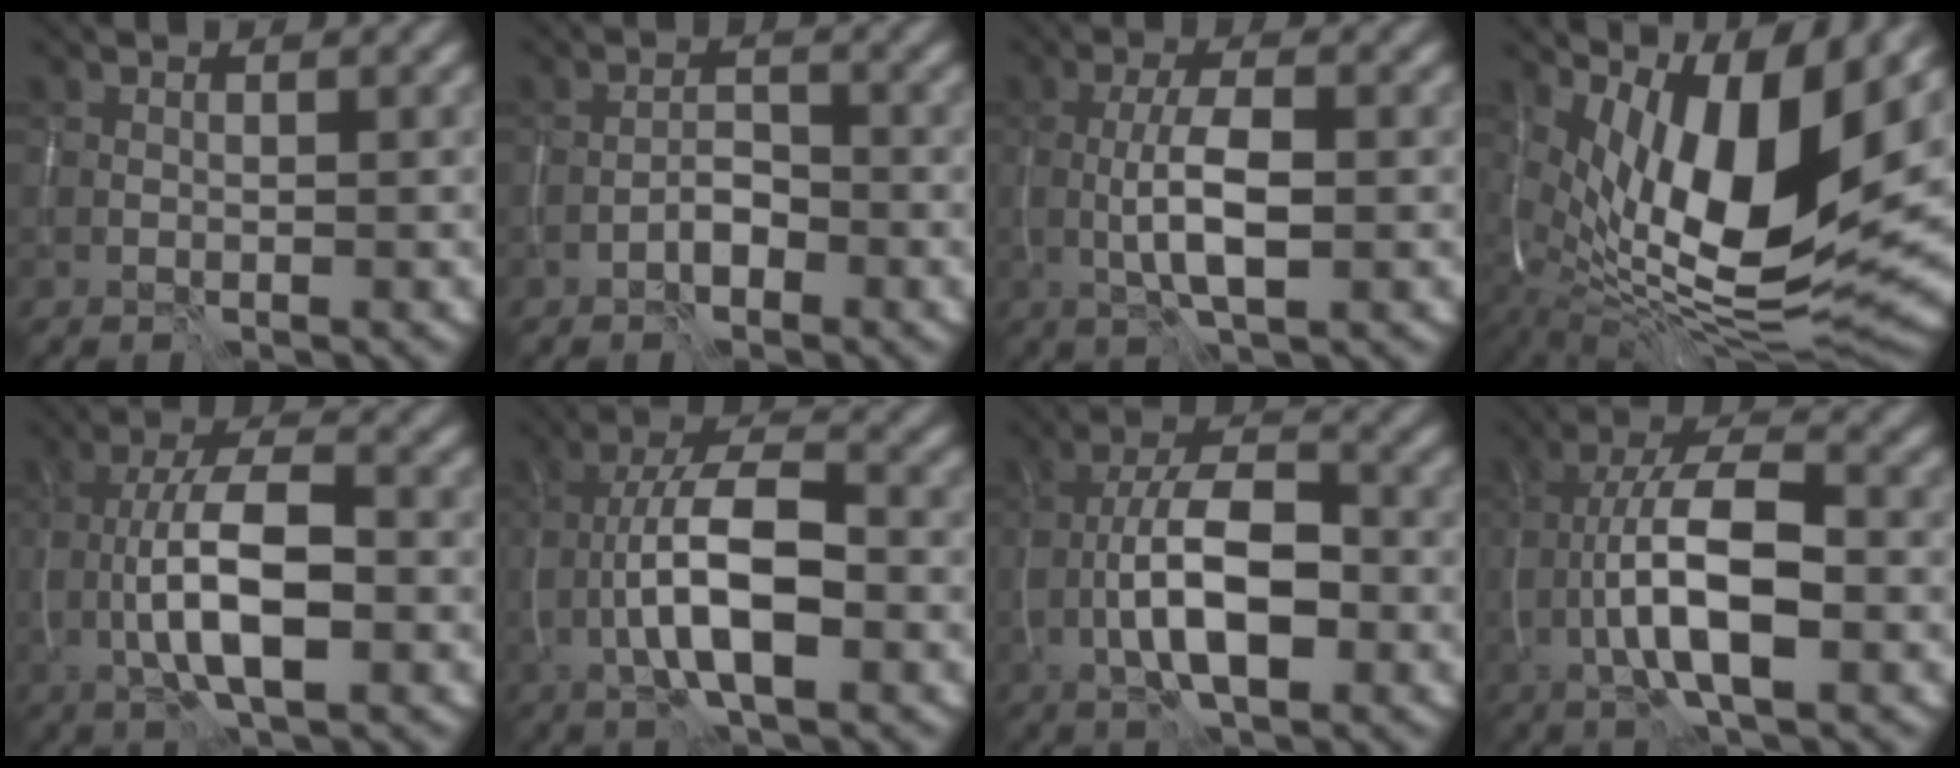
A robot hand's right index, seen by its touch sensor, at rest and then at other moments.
{"total": 1.9, "force": [-1.5, 0.7, 0.9], "torque": [-0.008, 0.007, -0.030]}
{"total": 4.4, "force": [-0.8, 1.3, 4.1], "torque": [-0.083, 0.001, -0.015]}
{"total": 12.7, "force": [3.9, 4.5, 11.2], "torque": [-0.195, -0.002, 0.070]}
{"total": 7.6, "force": [-1.5, 2.7, 6.9], "torque": [-0.127, 0.007, -0.029]}
{"total": 7.8, "force": [-2.2, 2.7, 7.0], "torque": [-0.122, 0.015, -0.044]}
{"total": 7.4, "force": [-2.5, 2.8, 6.3], "torque": [-0.106, 0.013, -0.050]}
{"total": 8.0, "force": [-2.1, 2.7, 7.3], "torque": [-0.129, 0.014, -0.041]}